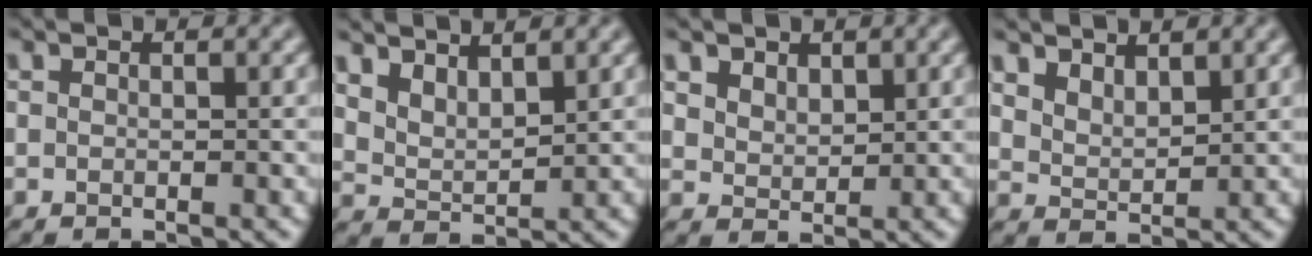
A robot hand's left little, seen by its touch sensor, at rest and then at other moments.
{"total": 3.7, "force": [2.9, 1.5, 1.9], "torque": [-0.044, 0.002, 0.053]}
{"total": 2.8, "force": [1.8, 1.8, 1.1], "torque": [-0.042, -0.005, 0.039]}
{"total": 2.9, "force": [2.3, 1.3, 1.2], "torque": [-0.036, -0.002, 0.048]}